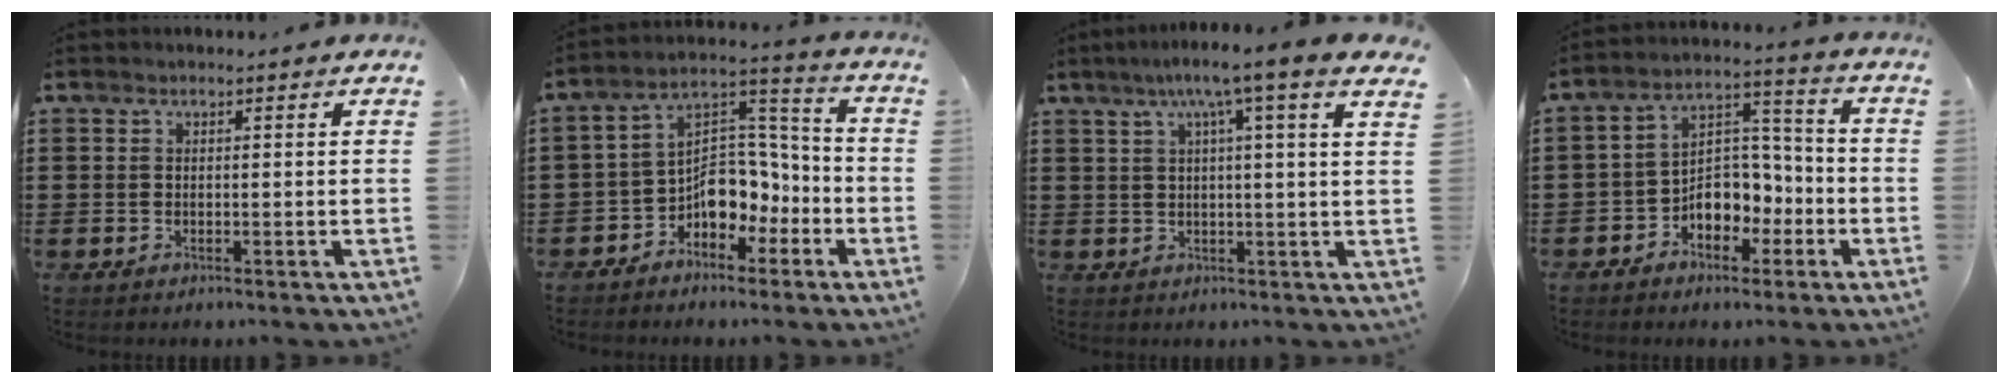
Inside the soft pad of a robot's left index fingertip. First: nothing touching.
{"total": 7.4, "force": [-3.9, 5.3, 3.4], "torque": [-0.072, 0.006, -0.075]}
{"total": 6.2, "force": [3.5, -1.0, 5.0], "torque": [-0.106, -0.005, 0.054]}
{"total": 6.1, "force": [-2.9, 4.9, 2.2], "torque": [-0.049, 0.008, -0.055]}